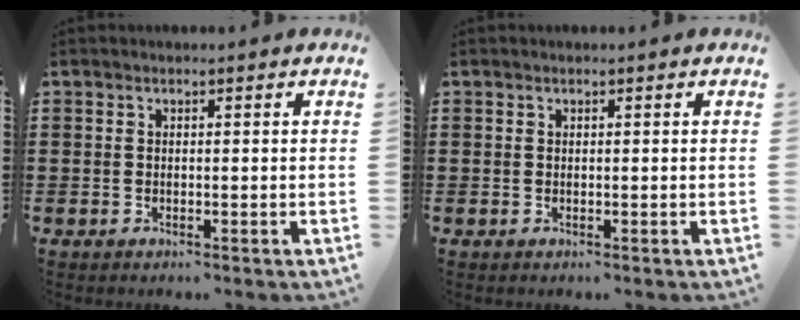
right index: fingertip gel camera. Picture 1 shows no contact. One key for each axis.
{"total": 0.0}